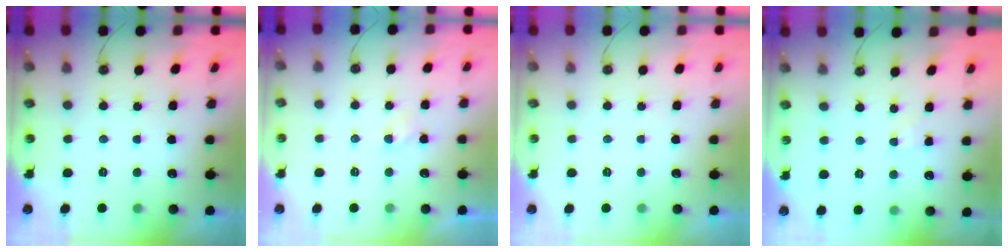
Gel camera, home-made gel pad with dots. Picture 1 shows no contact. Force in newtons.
{"total": 1.4, "press": 1.4, "slide": 0.3}
{"total": 0.0}
{"total": 2.4, "press": 2.4, "slide": 0.2}